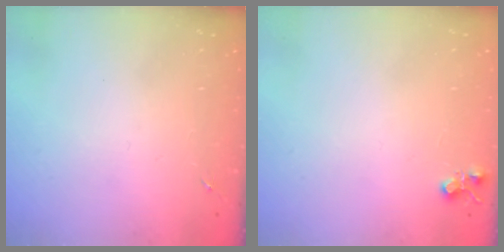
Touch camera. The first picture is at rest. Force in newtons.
{"total": 4.8, "press": 4.8, "slide": 0.7}